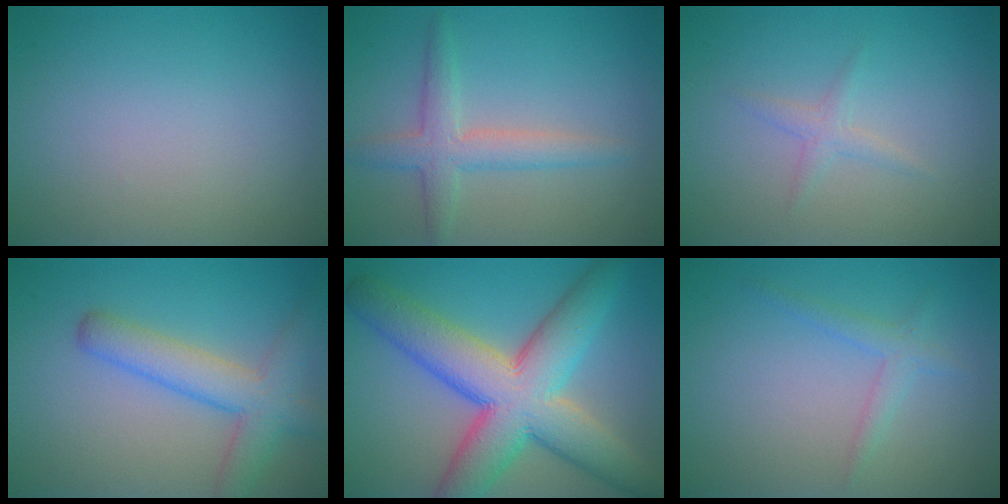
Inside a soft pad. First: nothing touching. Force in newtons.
{"total": 3.3, "press": 3.3, "slide": 0.2}
{"total": 1.2, "press": 1.2, "slide": 0.0}
{"total": 5.0, "press": 5.0, "slide": 0.2}
{"total": 11.4, "press": 11.4, "slide": 0.7}
{"total": 1.6, "press": 1.6, "slide": 0.2}